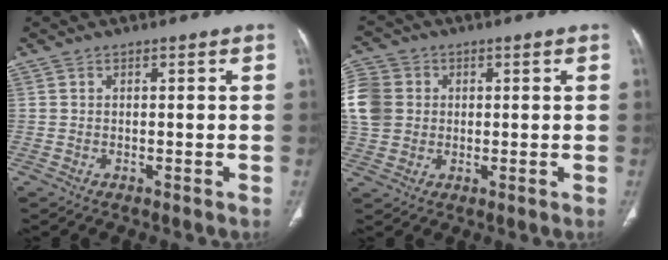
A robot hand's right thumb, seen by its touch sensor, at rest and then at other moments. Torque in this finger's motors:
{"motor_torque": [1.52, 1.46, 0.36, -0.25, 0.11]}